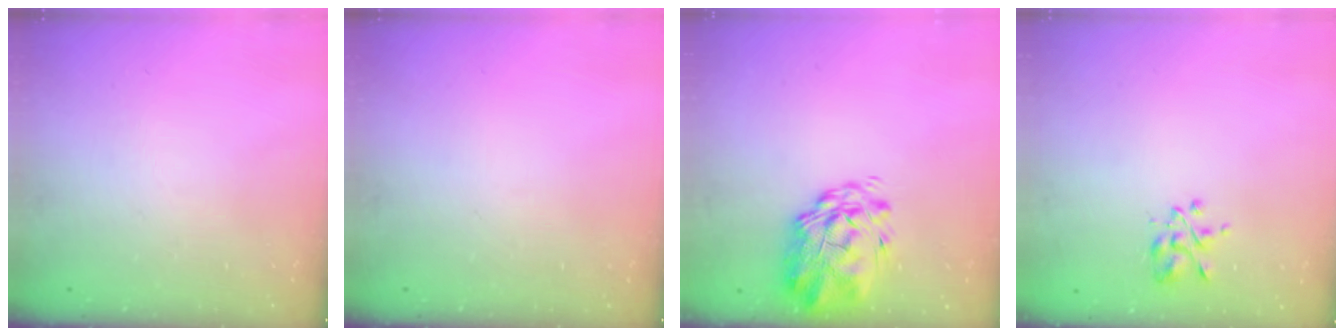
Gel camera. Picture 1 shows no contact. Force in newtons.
{"total": 0.0}
{"total": 3.1, "press": 2.6, "slide": 1.7}
{"total": 3.4, "press": 3.2, "slide": 1.0}